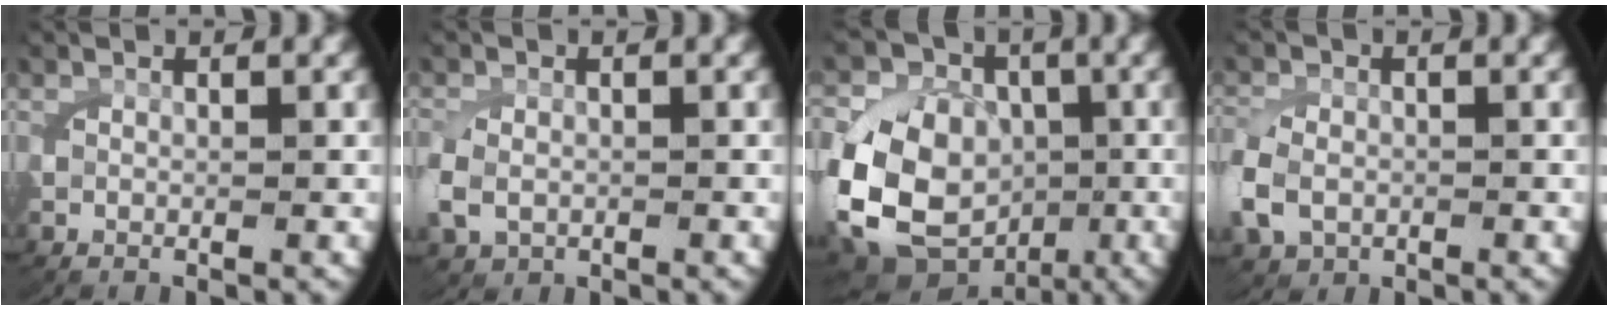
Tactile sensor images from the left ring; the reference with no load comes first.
{"total": 2.0, "force": [-0.5, 1.7, 1.0], "torque": [-0.037, -0.009, 0.000]}
{"total": 14.2, "force": [-3.0, 12.1, 6.9], "torque": [-0.156, -0.055, -0.038]}
{"total": 2.8, "force": [-0.8, 2.4, 1.3], "torque": [-0.047, -0.011, -0.005]}